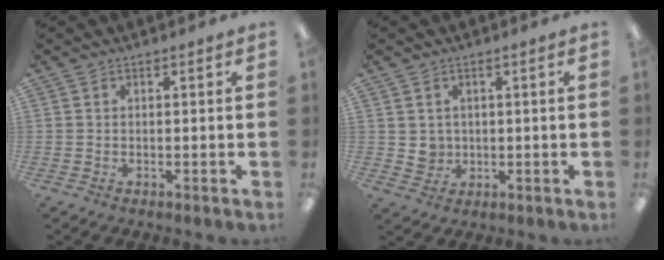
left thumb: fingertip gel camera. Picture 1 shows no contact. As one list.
[{"total": 3.2, "force": [1.4, 2.9, 0.3], "torque": [-0.005, -0.002, 0.026]}]